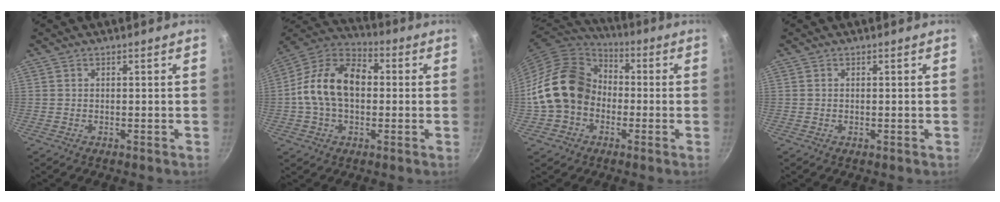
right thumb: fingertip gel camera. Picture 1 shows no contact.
{"total": 15.9, "force": [0.3, 10.6, 11.8], "torque": [-0.178, 0.037, -0.016]}
{"total": 17.0, "force": [-1.9, 13.9, 9.5], "torque": [-0.140, 0.048, -0.041]}
{"total": 0.0}